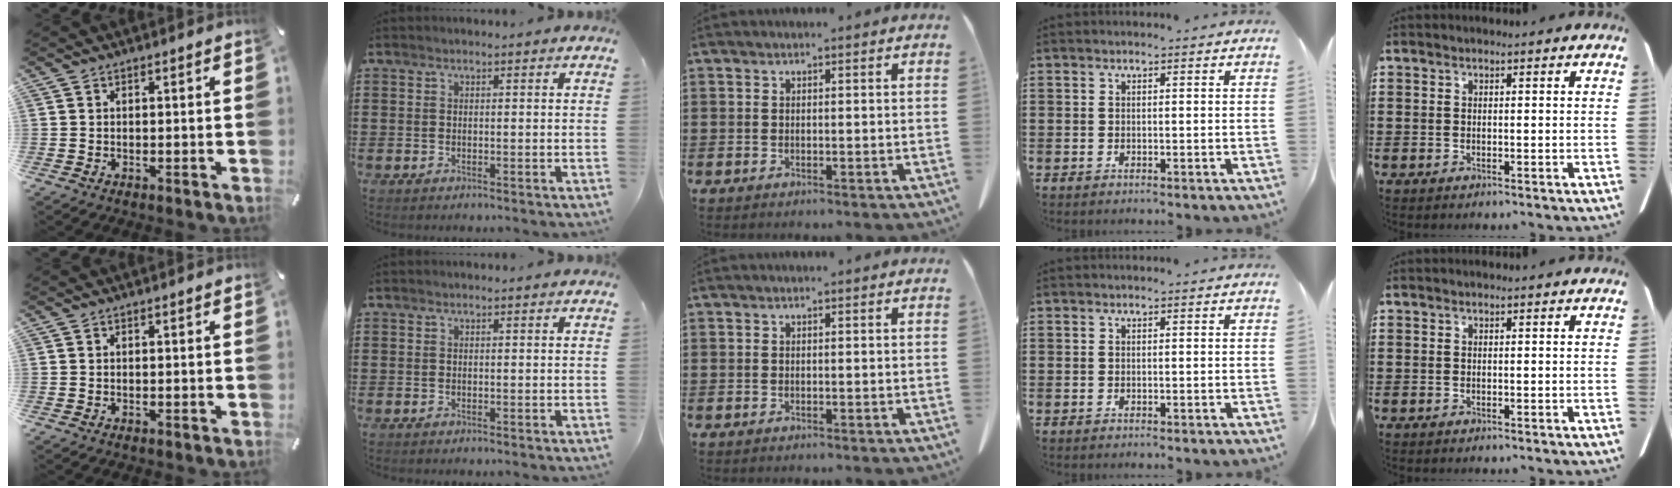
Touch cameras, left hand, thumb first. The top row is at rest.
{}